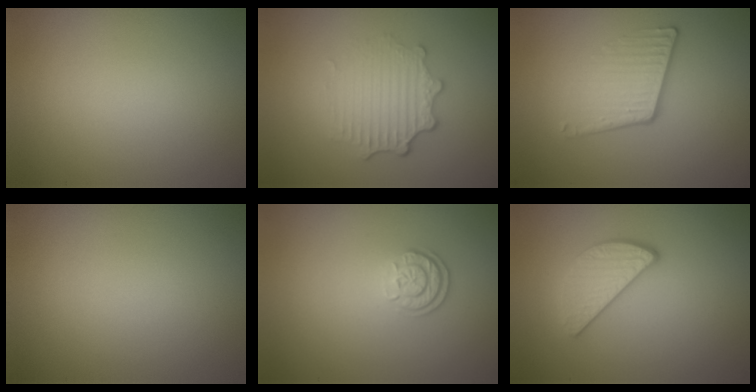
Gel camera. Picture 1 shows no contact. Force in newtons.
{"total": 3.5, "press": 2.8, "slide": 2.2}
{"total": 4.0, "press": 2.6, "slide": 3.1}
{"total": 0.0}
{"total": 2.2, "press": 1.8, "slide": 1.3}
{"total": 3.0, "press": 2.6, "slide": 1.3}